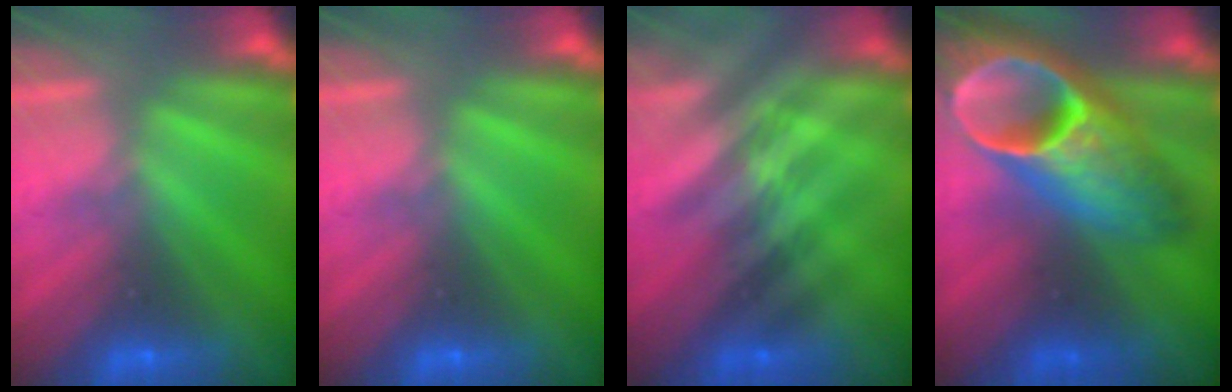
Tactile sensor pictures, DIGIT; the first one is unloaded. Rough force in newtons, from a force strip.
{"total": 0.0}
{"total": 2.4}
{"total": 13.7}